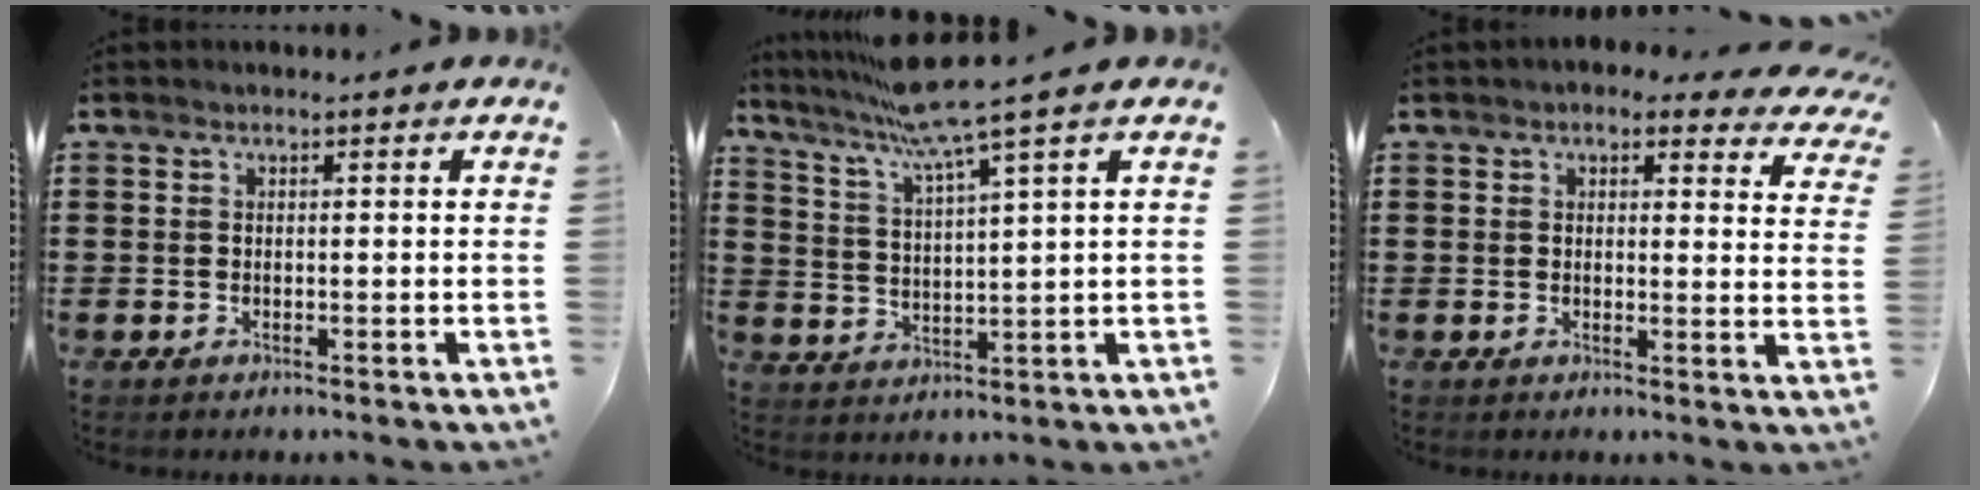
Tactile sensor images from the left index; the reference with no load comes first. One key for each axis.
{"total": 8.0, "fx": 6.2, "fy": -0.9, "fz": 4.9, "tx": -0.115, "ty": -0.024, "tz": 0.106}
{"total": 3.4, "fx": 2.9, "fy": 1.2, "fz": 1.2, "tx": -0.018, "ty": -0.010, "tz": 0.049}